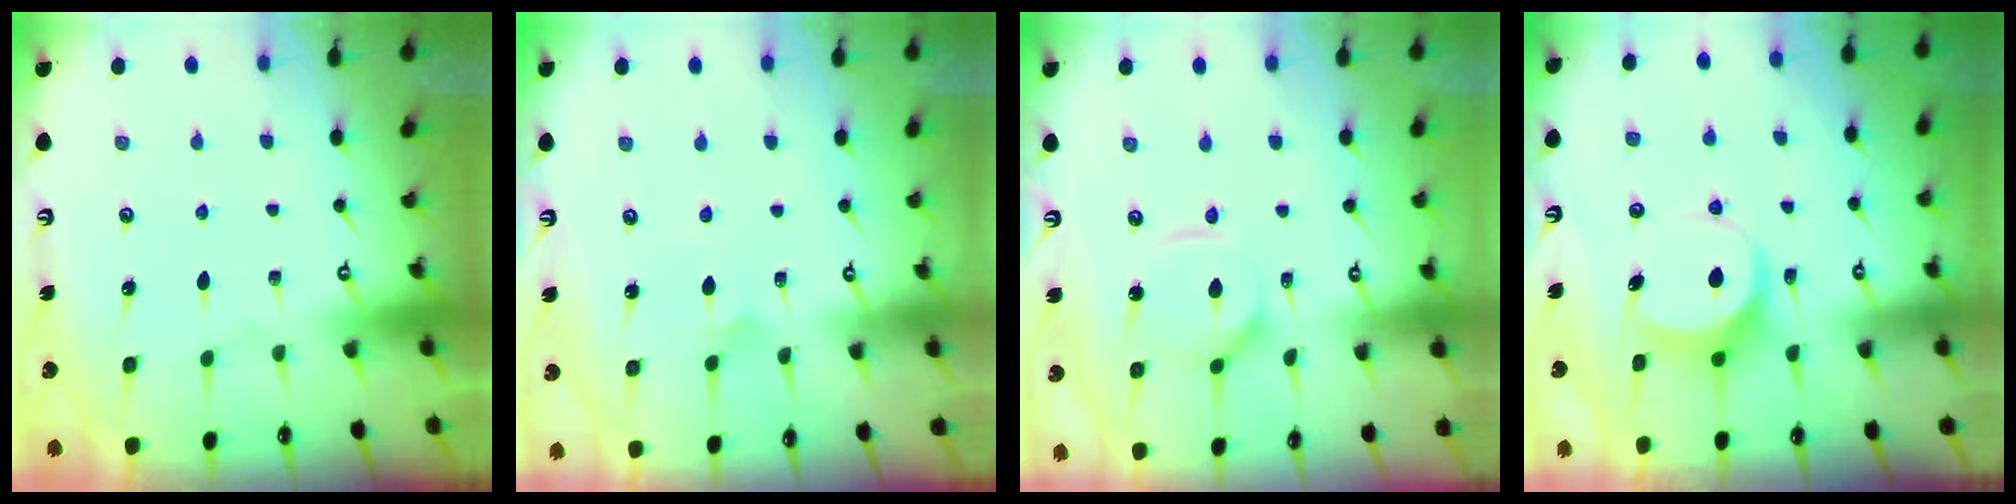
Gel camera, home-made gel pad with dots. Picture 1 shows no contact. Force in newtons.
{"total": 2.7, "press": 2.7, "slide": 0.1}
{"total": 8.8, "press": 8.7, "slide": 0.7}
{"total": 8.1, "press": 8.0, "slide": 0.9}